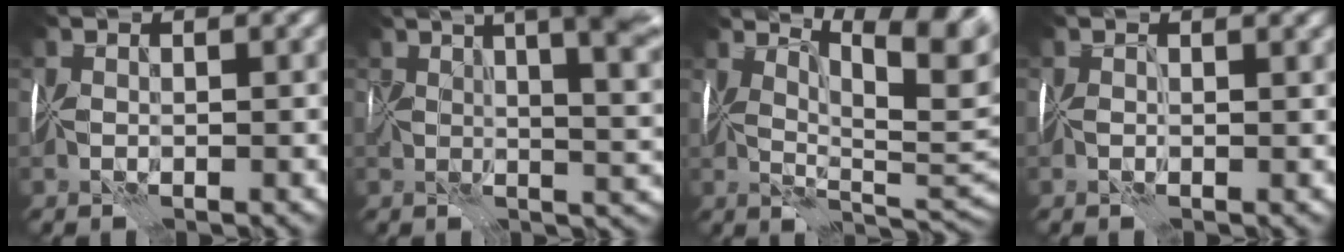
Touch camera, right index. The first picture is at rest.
{"total": 12.9, "force": [6.2, 5.1, 10.1], "torque": [-0.114, 0.044, 0.080]}
{"total": 8.1, "force": [4.5, 1.9, 6.5], "torque": [-0.076, 0.001, 0.067]}
{"total": 1.3, "force": [0.3, -1.3, -0.4], "torque": [0.012, -0.008, 0.004]}